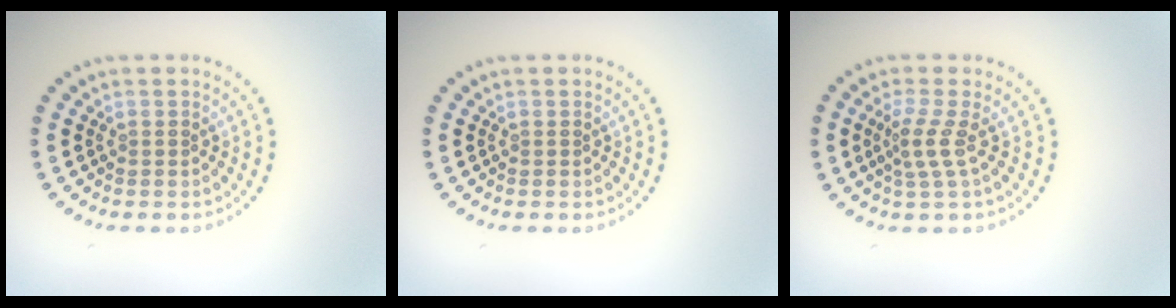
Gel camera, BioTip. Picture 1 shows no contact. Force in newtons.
{"total": 0.0}
{"total": 2.2, "press": 1.5, "slide": 1.6}